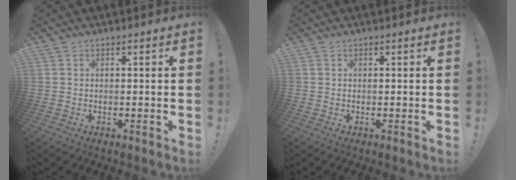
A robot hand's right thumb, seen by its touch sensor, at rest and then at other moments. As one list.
[{"total": 0.0}]